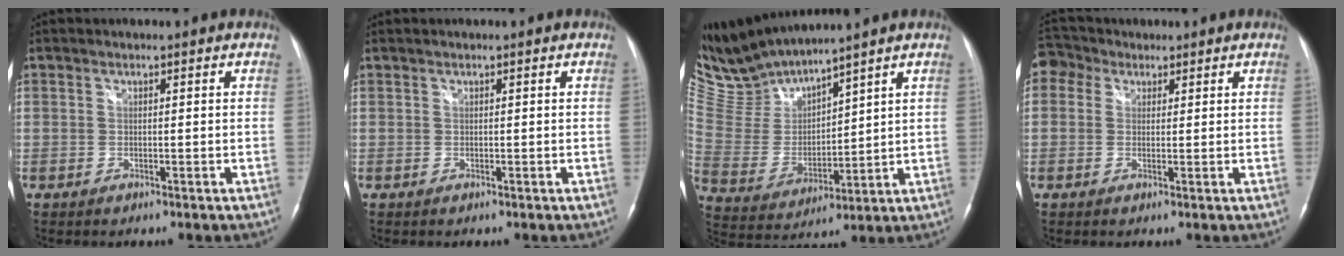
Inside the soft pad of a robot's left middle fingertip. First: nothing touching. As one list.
[{"total": 0.0}, {"total": 9.1, "force": [9.1, -0.5, 0.9], "torque": [-0.052, -0.004, 0.209]}, {"total": 4.8, "force": [2.3, 4.0, 1.5], "torque": [-0.042, 0.032, 0.043]}]